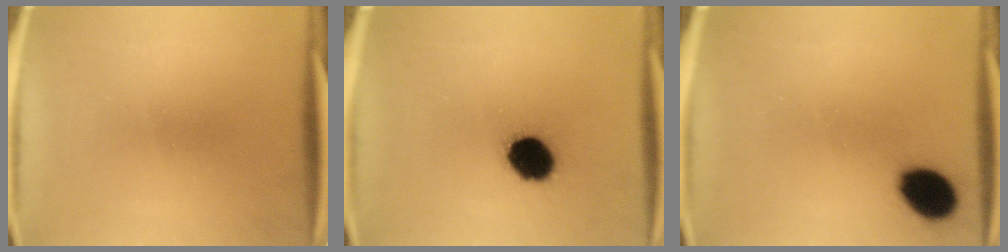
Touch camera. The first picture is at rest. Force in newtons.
{"total": 10.8}
{"total": 9.4}